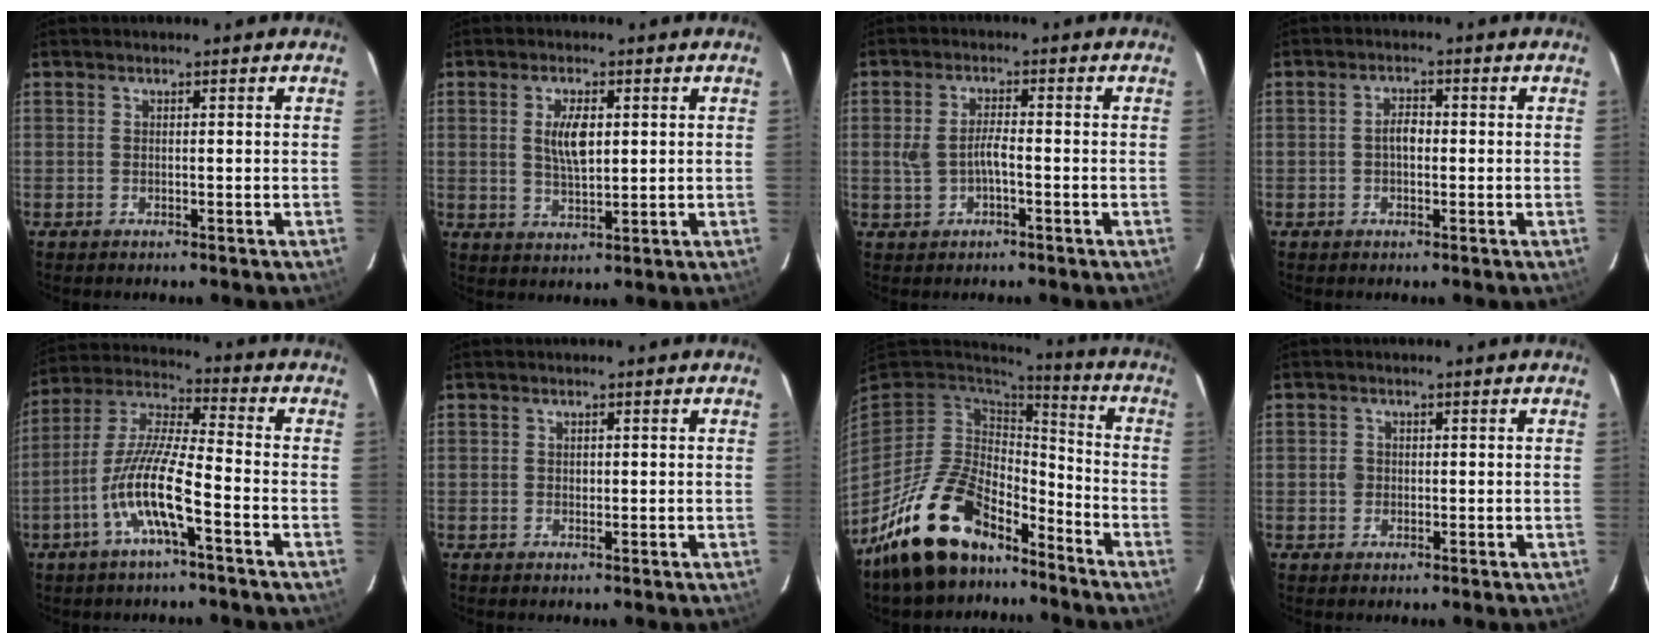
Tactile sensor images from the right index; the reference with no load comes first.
{"total": 5.9, "force": [1.3, 2.6, 5.2], "torque": [-0.093, 0.001, 0.028]}
{"total": 4.1, "force": [-1.0, 1.7, 3.6], "torque": [-0.073, 0.003, -0.013]}
{"total": 2.6, "force": [-0.2, 1.6, 2.1], "torque": [-0.038, 0.010, -0.005]}
{"total": 11.6, "force": [-5.1, 1.4, 10.4], "torque": [-0.215, 0.000, -0.100]}
{"total": 0.7, "force": [0.1, 0.6, 0.2], "torque": [0.000, 0.002, 0.003]}
{"total": 18.6, "force": [-13.4, 8.8, 9.4], "torque": [-0.195, -0.002, -0.223]}
{"total": 1.7, "force": [-0.2, 1.6, 0.3], "torque": [-0.002, 0.003, -0.004]}